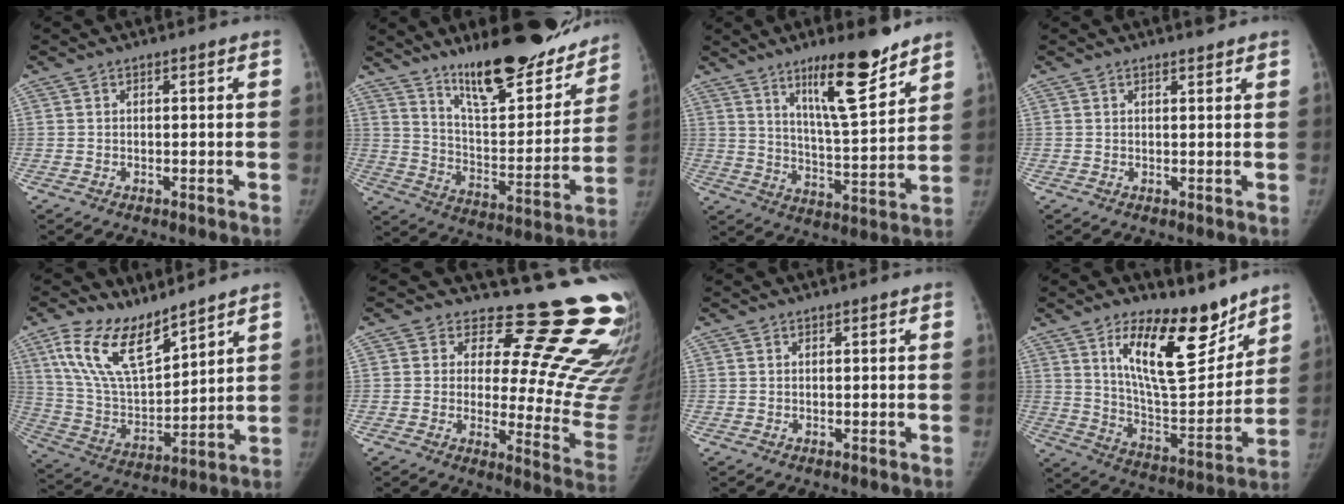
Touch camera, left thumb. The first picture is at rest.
{"total": 23.7, "force": [18.2, 7.4, 13.3], "torque": [-0.142, -0.109, 0.280]}
{"total": 15.2, "force": [10.3, 2.8, 10.8], "torque": [-0.153, -0.076, 0.174]}
{"total": 1.4, "force": [1.3, 0.2, 0.5], "torque": [-0.004, -0.009, 0.020]}
{"total": 15.5, "force": [10.7, 6.0, 9.4], "torque": [-0.153, -0.058, 0.223]}
{"total": 23.5, "force": [16.6, 9.7, 13.5], "torque": [-0.130, -0.126, 0.192]}
{"total": 0.0}
{"total": 19.1, "force": [12.0, 7.7, 12.7], "torque": [-0.151, -0.094, 0.208]}